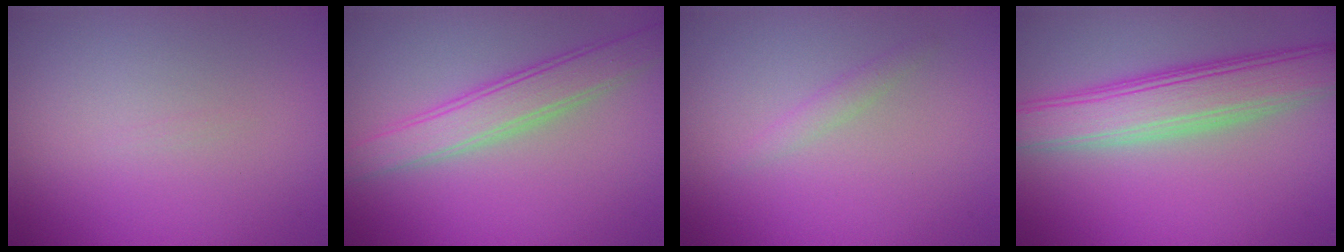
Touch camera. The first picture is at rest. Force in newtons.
{"total": 3.9, "press": 3.9, "slide": 0.1}
{"total": 0.9, "press": 0.8, "slide": 0.0}
{"total": 6.5, "press": 6.5, "slide": 0.1}